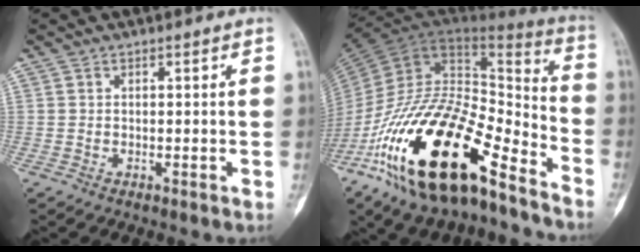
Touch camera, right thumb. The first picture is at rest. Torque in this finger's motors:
{"motor_torque": [2.58, 2.43, 2.17, -0.60, 1.05]}